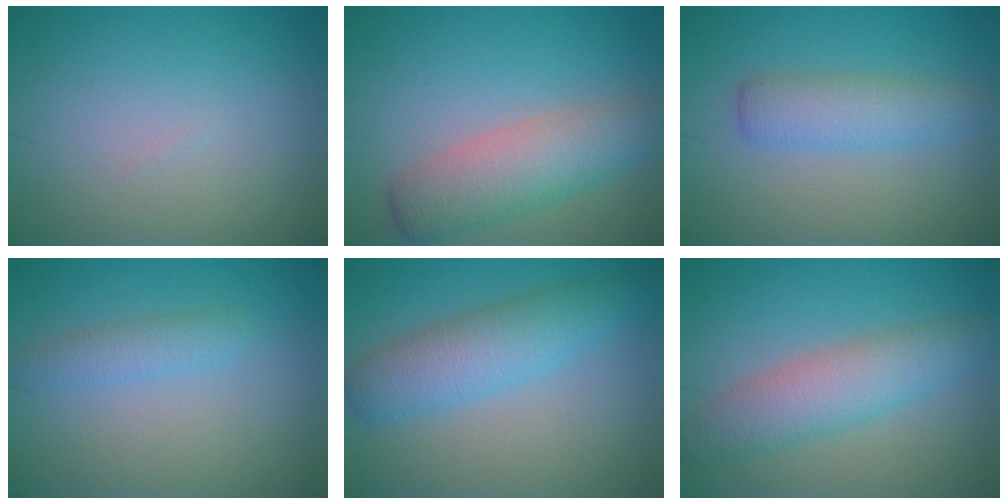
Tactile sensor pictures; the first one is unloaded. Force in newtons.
{"total": 5.4, "press": 5.4, "slide": 0.3}
{"total": 3.4, "press": 3.4, "slide": 0.1}
{"total": 1.9, "press": 1.9, "slide": 0.1}
{"total": 5.0, "press": 5.0, "slide": 0.1}
{"total": 5.0, "press": 5.0, "slide": 0.1}